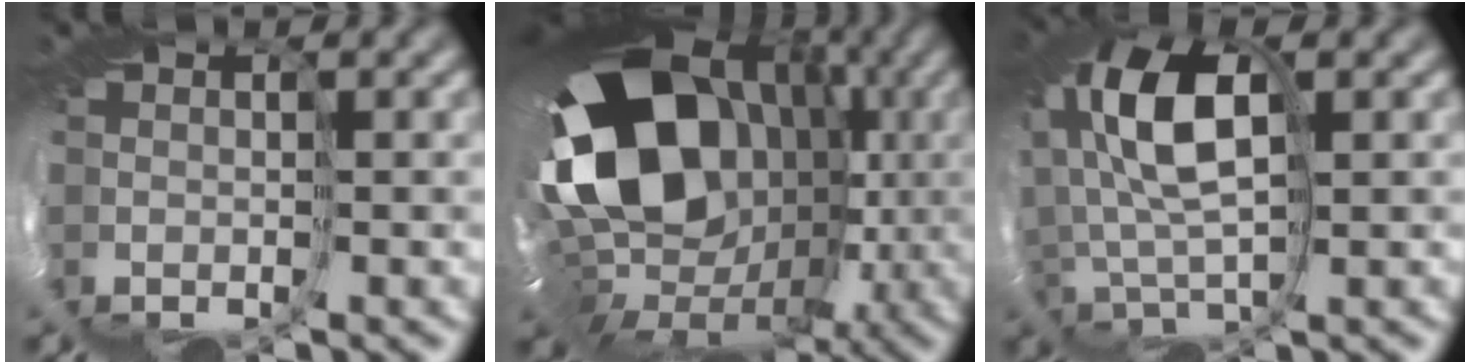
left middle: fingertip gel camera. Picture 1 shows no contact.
{"total": 16.5, "force": [3.7, 12.6, 10.0], "torque": [-0.157, 0.007, 0.044]}
{"total": 7.9, "force": [3.9, 3.1, 6.1], "torque": [-0.145, 0.021, 0.053]}